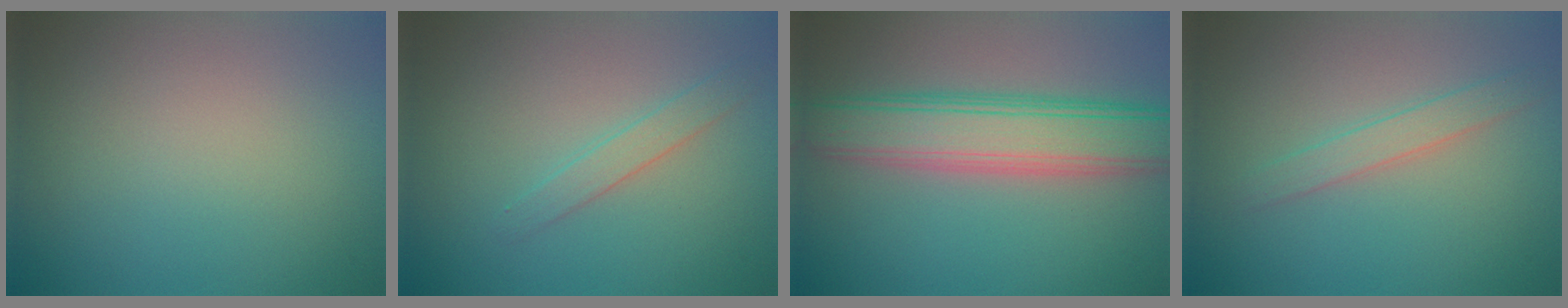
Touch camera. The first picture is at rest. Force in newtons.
{"total": 1.6, "press": 1.6, "slide": 0.0}
{"total": 7.1, "press": 7.1, "slide": 0.3}
{"total": 2.1, "press": 2.1, "slide": 0.1}